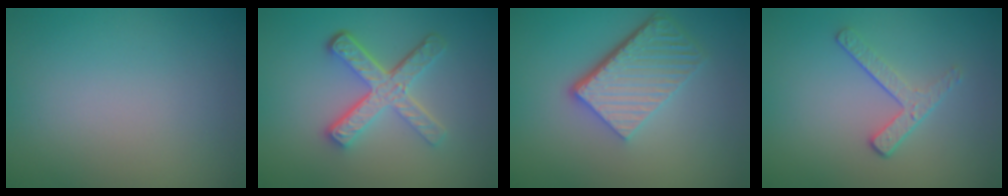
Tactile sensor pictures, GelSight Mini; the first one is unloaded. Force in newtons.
{"total": 5.0, "press": 3.5, "slide": 3.6}
{"total": 5.7, "press": 3.9, "slide": 4.2}
{"total": 2.0, "press": 1.4, "slide": 1.5}